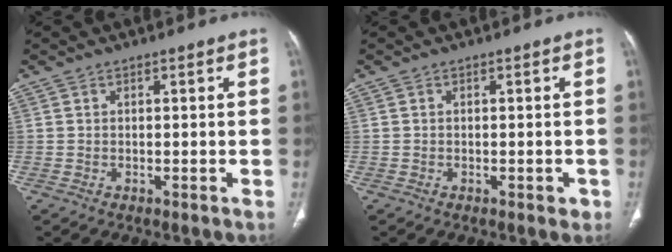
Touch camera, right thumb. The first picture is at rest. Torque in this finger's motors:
{"motor_torque": [-0.11, 0.41, -0.26, 0.09, 0.01]}